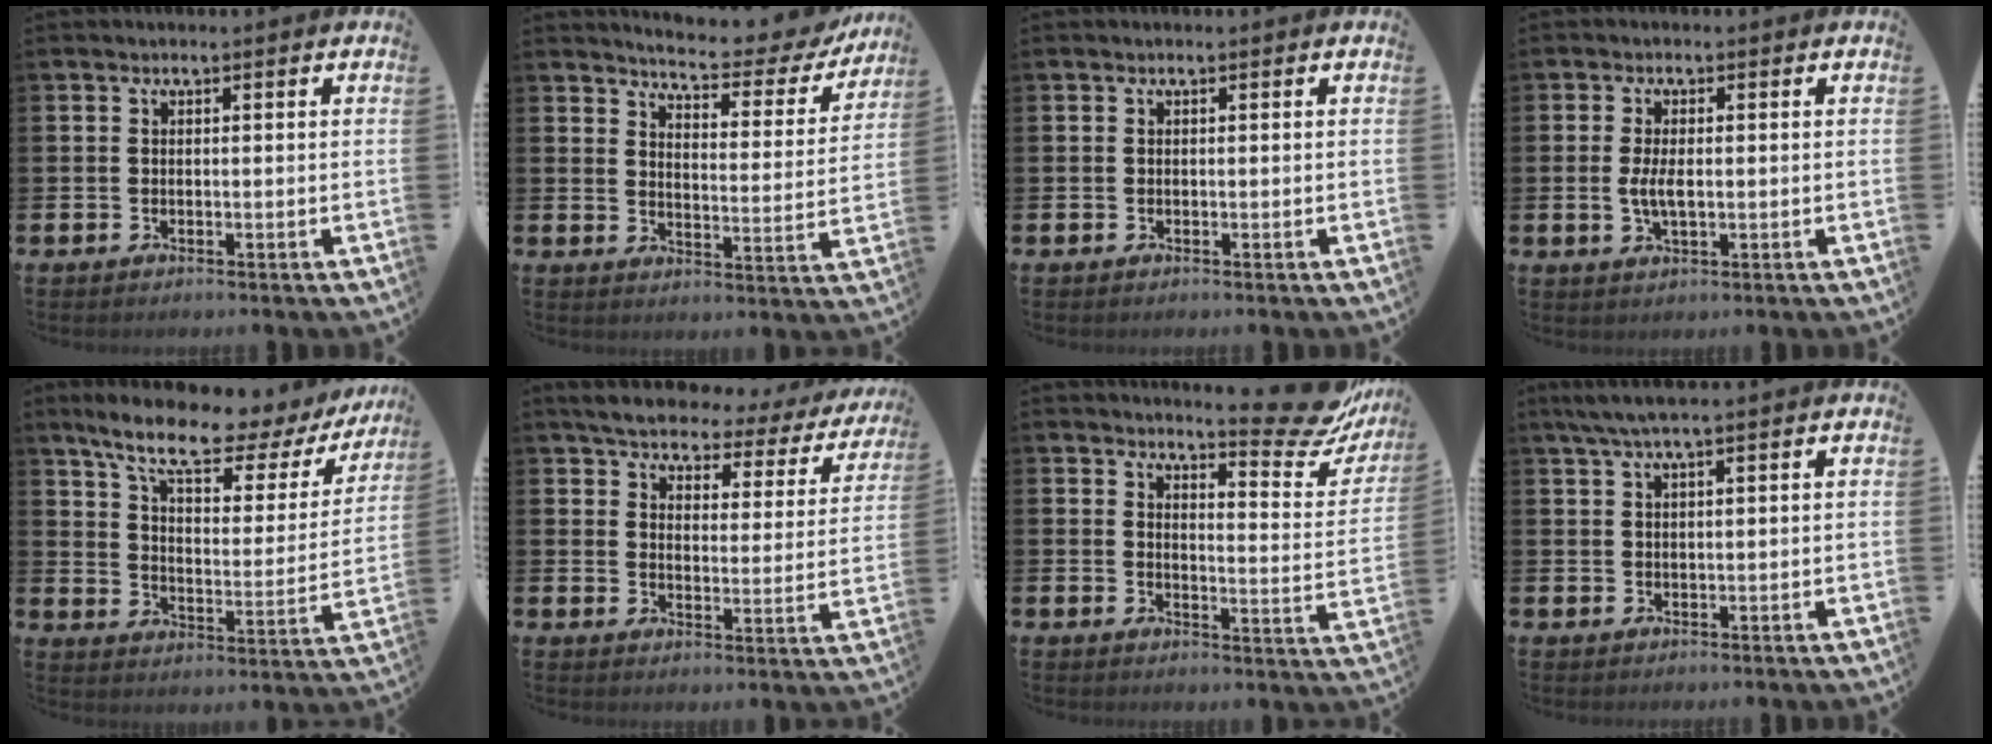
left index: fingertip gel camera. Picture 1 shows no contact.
{"total": 5.6, "force": [5.4, 0.7, 1.3], "torque": [-0.037, -0.046, 0.086]}
{"total": 0.0}
{"total": 3.3, "force": [0.0, 1.4, 3.0], "torque": [-0.062, 0.001, -0.004]}
{"total": 10.5, "force": [8.6, 2.7, 5.5], "torque": [-0.138, -0.045, 0.143]}
{"total": 4.7, "force": [4.2, 1.3, 1.4], "torque": [-0.054, -0.029, 0.067]}
{"total": 8.6, "force": [7.9, 1.2, 3.3], "torque": [-0.038, -0.064, 0.133]}
{"total": 3.2, "force": [2.3, 0.2, 2.2], "torque": [-0.050, 0.003, 0.042]}